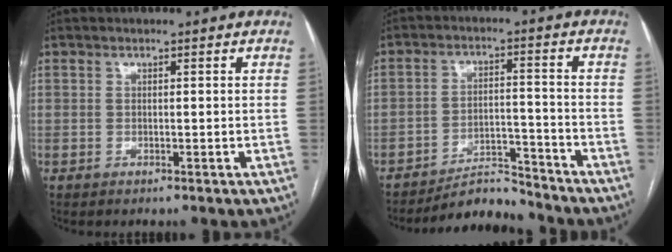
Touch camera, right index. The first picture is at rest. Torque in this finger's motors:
{"motor_torque": [-0.23, 0.03, -0.52, -0.16]}